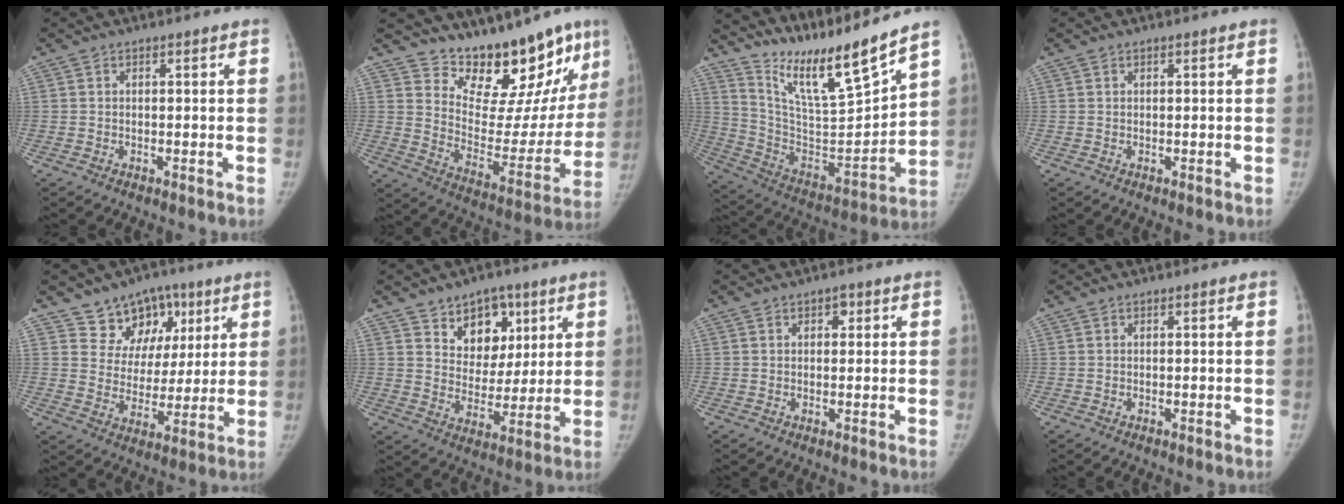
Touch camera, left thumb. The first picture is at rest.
{"total": 19.5, "force": [15.9, 7.0, 8.9], "torque": [-0.065, -0.121, 0.232]}
{"total": 18.2, "force": [15.5, 1.0, 9.6], "torque": [-0.137, -0.103, 0.287]}
{"total": 0.0}
{"total": 12.4, "force": [7.1, 9.3, 4.2], "torque": [-0.016, -0.026, 0.115]}
{"total": 11.5, "force": [6.2, 8.3, 4.9], "torque": [-0.031, -0.030, 0.104]}
{"total": 1.9, "force": [0.8, 1.2, 1.2], "torque": [-0.006, 0.000, 0.009]}
{"total": 0.0}